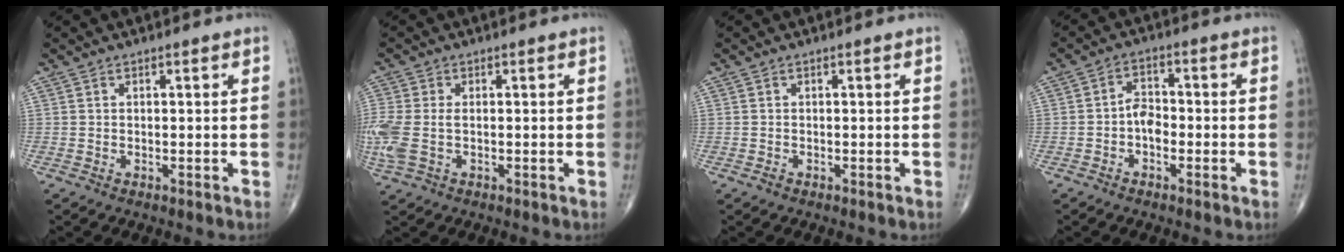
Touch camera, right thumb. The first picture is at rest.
{"total": 8.1, "force": [-0.9, 4.9, 6.4], "torque": [-0.187, 0.003, -0.012]}
{"total": 0.6, "force": [-0.4, 0.4, 0.2], "torque": [-0.003, 0.000, -0.009]}
{"total": 4.0, "force": [-1.3, 2.6, 2.8], "torque": [-0.034, 0.017, -0.031]}